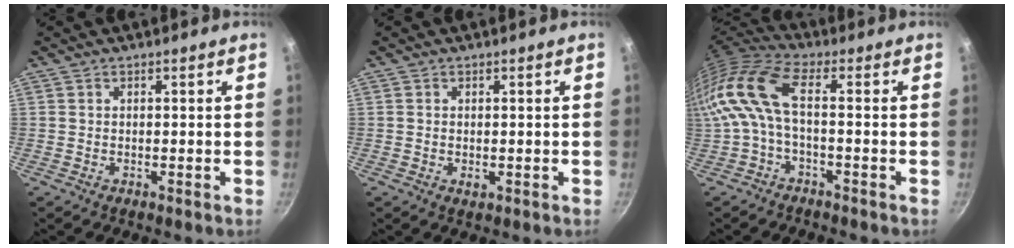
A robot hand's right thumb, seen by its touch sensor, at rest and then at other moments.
{"total": 1.2, "force": [-0.1, 0.7, 0.9], "torque": [-0.015, -0.002, -0.001]}
{"total": 11.8, "force": [-0.7, 4.9, 10.7], "torque": [-0.244, 0.023, -0.030]}